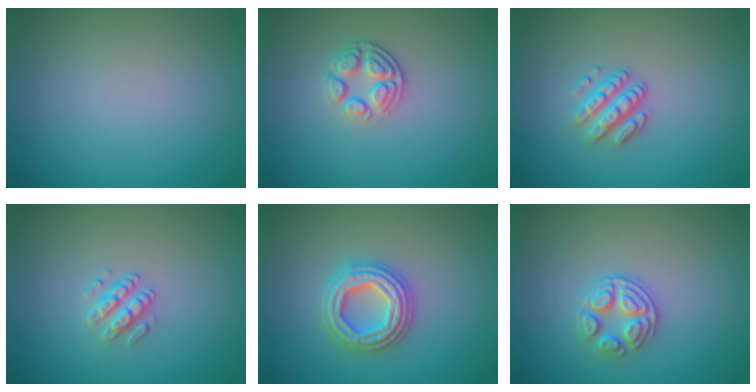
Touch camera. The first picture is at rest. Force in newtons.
{"total": 3.0, "press": 2.3, "slide": 1.9}
{"total": 2.9, "press": 2.3, "slide": 1.8}
{"total": 1.8, "press": 1.3, "slide": 1.2}
{"total": 4.7, "press": 4.6, "slide": 0.7}
{"total": 2.9, "press": 2.6, "slide": 1.3}